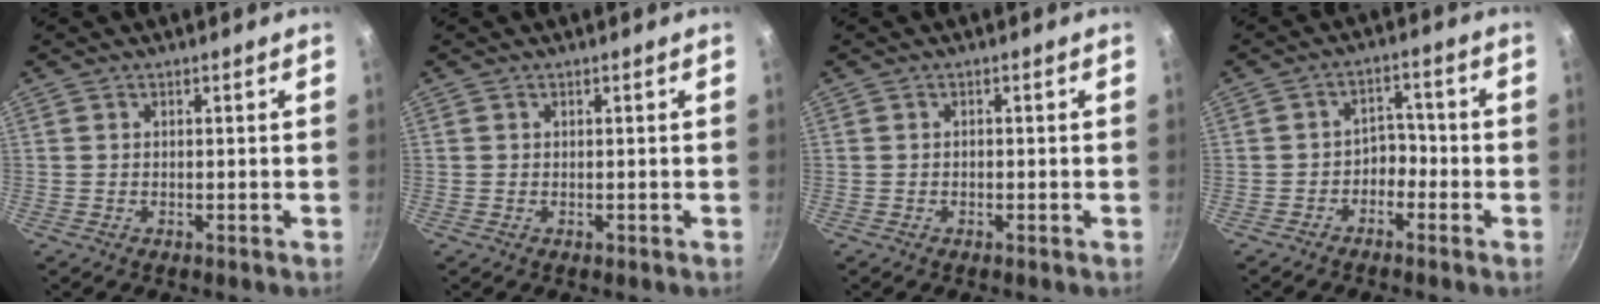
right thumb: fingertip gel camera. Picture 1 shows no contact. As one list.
[{"total": 0.0}, {"total": 0.6, "force": [-0.3, 0.5, 0.3], "torque": [-0.006, 0.003, -0.004]}, {"total": 4.0, "force": [-2.1, 2.8, 1.9], "torque": [0.003, 0.033, -0.038]}]